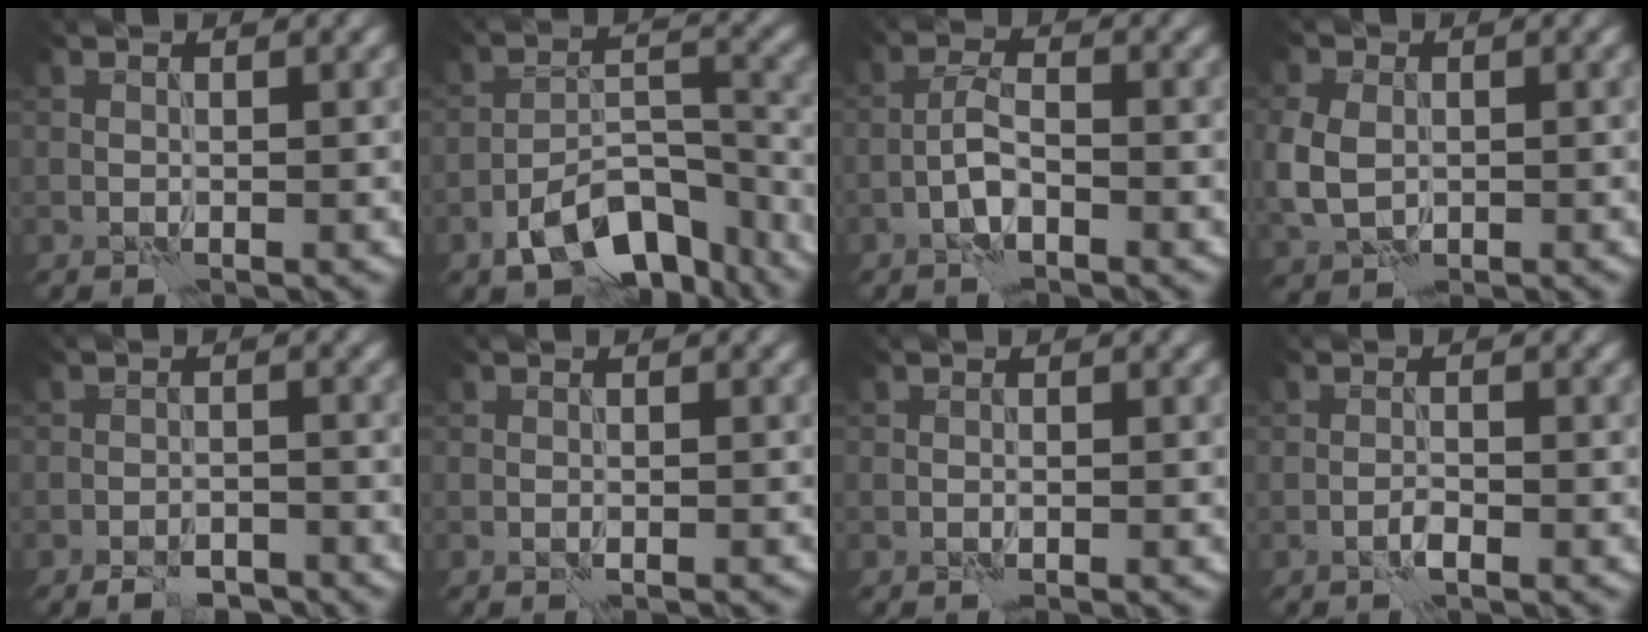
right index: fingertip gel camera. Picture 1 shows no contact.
{"total": 8.5, "force": [-5.7, 3.9, 5.0], "torque": [-0.072, -0.004, -0.100]}
{"total": 2.1, "force": [-1.2, 0.5, 1.7], "torque": [-0.037, 0.007, -0.030]}
{"total": 4.5, "force": [-0.3, 3.4, 2.9], "torque": [-0.082, -0.008, -0.005]}
{"total": 3.2, "force": [-2.6, 1.1, 1.4], "torque": [-0.020, 0.004, -0.044]}
{"total": 0.8, "force": [-0.7, 0.0, 0.5], "torque": [-0.006, 0.000, -0.010]}
{"total": 0.0}
{"total": 0.9, "force": [-0.6, 0.1, 0.7], "torque": [-0.014, 0.004, -0.015]}